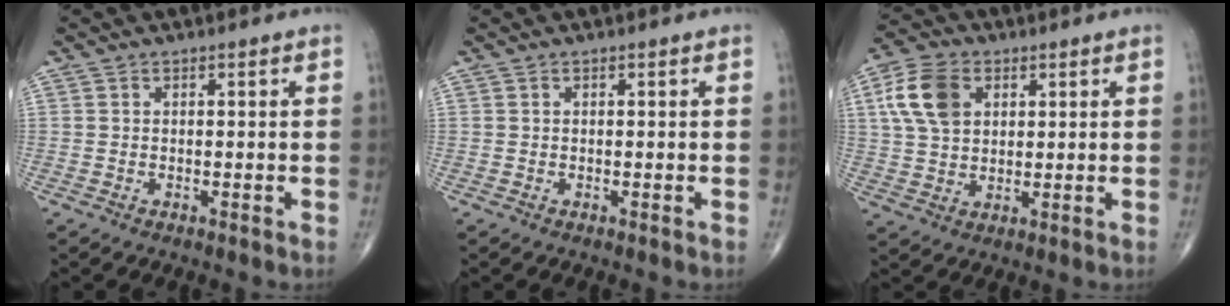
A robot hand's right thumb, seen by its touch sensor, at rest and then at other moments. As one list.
[{"total": 0.0}, {"total": 10.3, "force": [3.2, 7.1, 6.8], "torque": [-0.125, 0.003, 0.059]}]